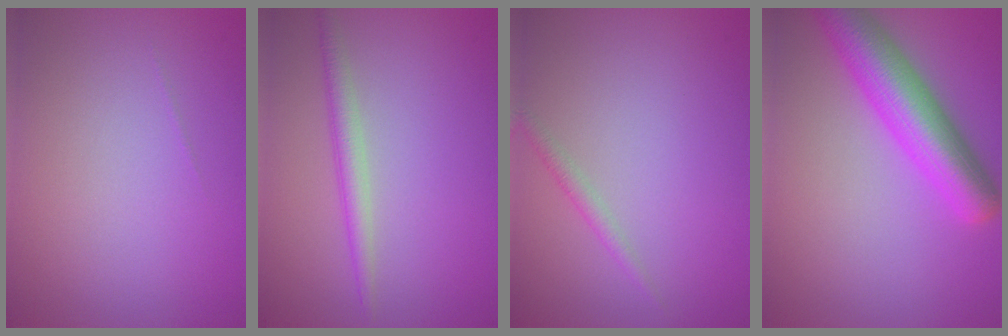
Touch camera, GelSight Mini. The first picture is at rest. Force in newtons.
{"total": 2.1, "press": 2.1, "slide": 0.0}
{"total": 1.2, "press": 1.2, "slide": 0.1}
{"total": 7.2, "press": 7.2, "slide": 0.3}